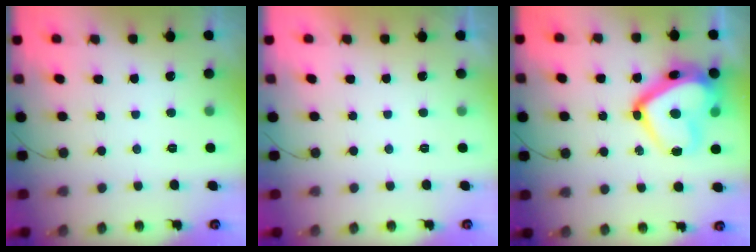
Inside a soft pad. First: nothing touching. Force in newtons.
{"total": 2.1, "press": 2.1, "slide": 0.4}
{"total": 21.4, "press": 21.4, "slide": 1.5}